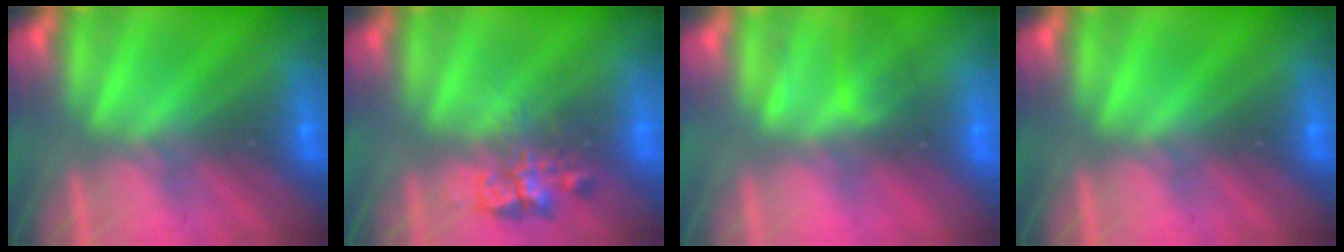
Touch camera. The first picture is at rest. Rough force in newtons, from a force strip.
{"total": 2.4}
{"total": 2.1}
{"total": 0.0}